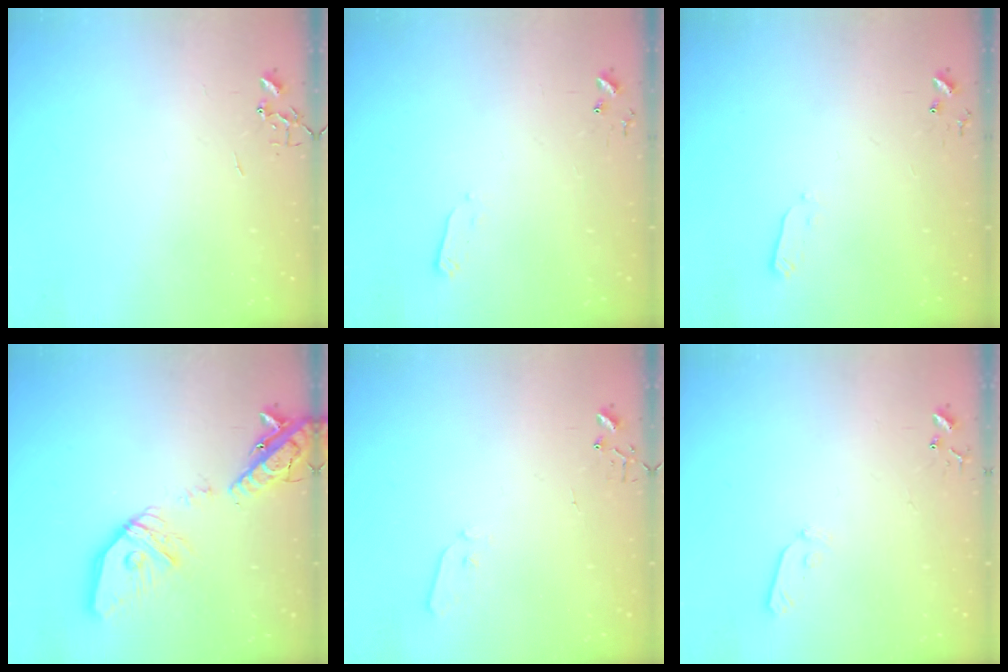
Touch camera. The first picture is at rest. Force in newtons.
{"total": 2.4, "press": 2.4, "slide": 0.4}
{"total": 2.4, "press": 2.3, "slide": 0.4}
{"total": 21.4, "press": 21.2, "slide": 3.5}
{"total": 4.0, "press": 3.9, "slide": 0.6}
{"total": 5.4, "press": 5.4, "slide": 0.8}